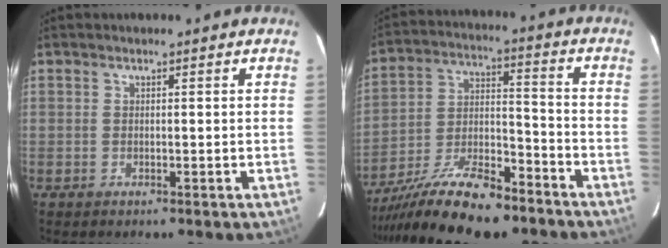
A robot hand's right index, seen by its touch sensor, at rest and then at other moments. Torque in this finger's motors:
{"motor_torque": [0.78, -1.35, 0.89, 0.21]}